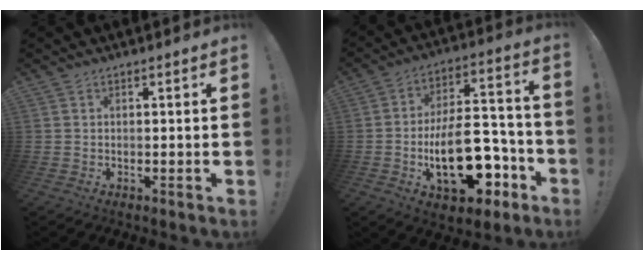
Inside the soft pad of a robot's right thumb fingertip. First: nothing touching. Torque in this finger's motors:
{"motor_torque": [0.53, 0.78, 2.00, -0.77, 0.48]}